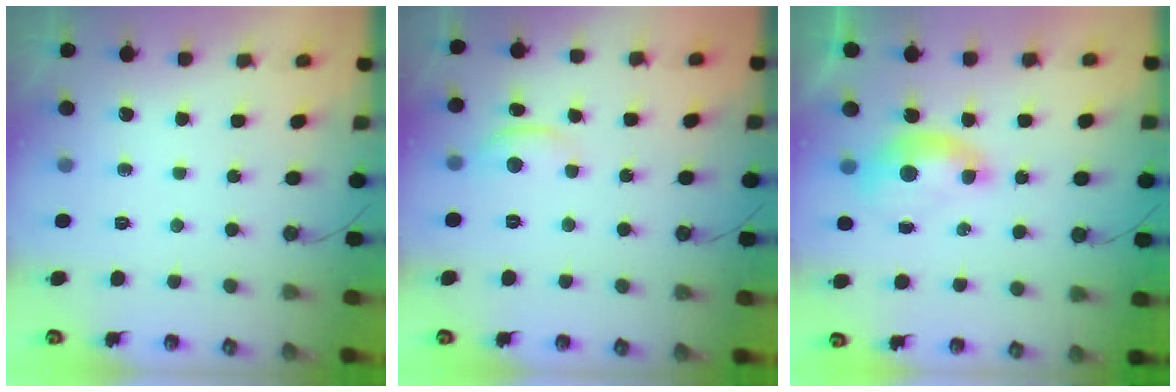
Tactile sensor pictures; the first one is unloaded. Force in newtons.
{"total": 3.0, "press": 3.0, "slide": 0.4}
{"total": 1.5, "press": 1.4, "slide": 0.6}